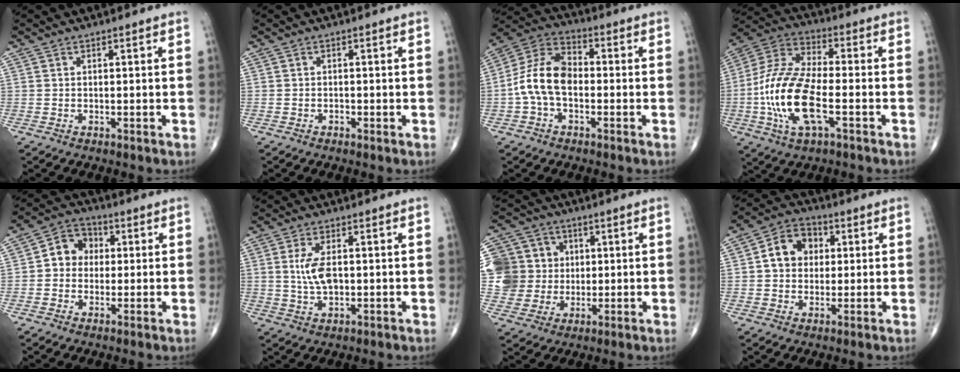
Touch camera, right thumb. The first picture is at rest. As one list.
[{"total": 0.6, "force": [-0.3, 0.4, 0.3], "torque": [-0.003, 0.001, -0.008]}, {"total": 11.1, "force": [-1.6, 6.9, 8.6], "torque": [-0.161, 0.037, -0.042]}, {"total": 17.3, "force": [-4.2, 7.1, 15.2], "torque": [-0.321, 0.023, -0.081]}, {"total": 7.1, "force": [0.5, 6.1, 3.6], "torque": [-0.034, 0.020, -0.006]}, {"total": 5.5, "force": [0.5, 2.6, 4.8], "torque": [-0.099, -0.004, 0.012]}, {"total": 12.1, "force": [1.5, 11.5, 3.6], "torque": [-0.044, 0.019, 0.032]}, {"total": 8.4, "force": [1.7, 6.2, 5.3], "torque": [-0.071, 0.010, 0.023]}]